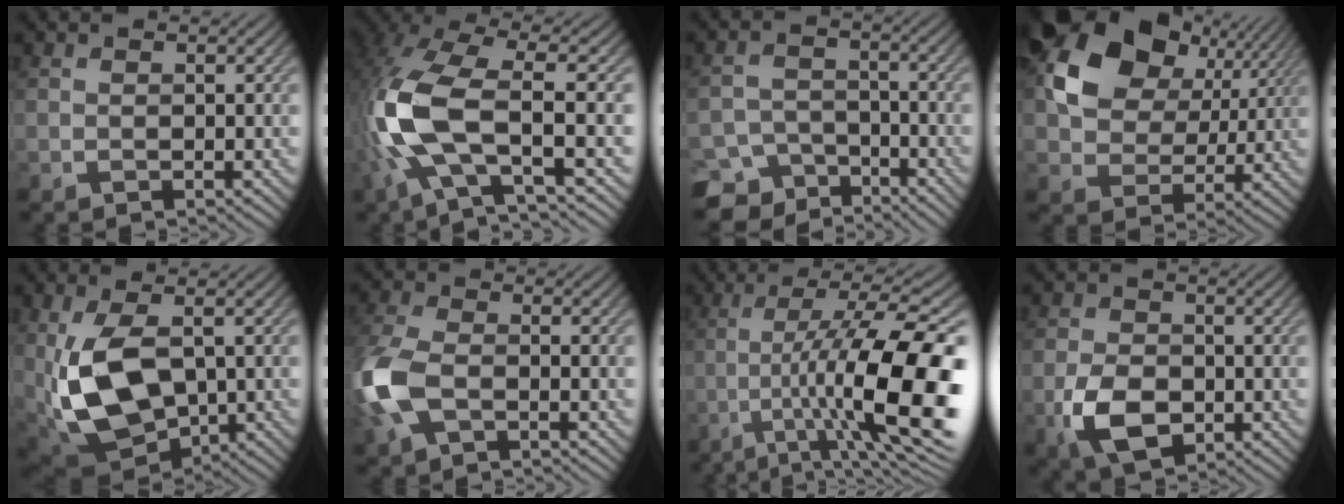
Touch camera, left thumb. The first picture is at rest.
{"total": 13.3, "force": [-1.7, 5.2, 12.1], "torque": [-0.292, -0.006, -0.040]}
{"total": 7.5, "force": [-6.1, 4.2, 1.4], "torque": [-0.031, -0.012, -0.098]}
{"total": 14.1, "force": [5.7, 10.2, 8.0], "torque": [-0.165, 0.014, 0.099]}
{"total": 13.2, "force": [-0.8, 7.6, 10.8], "torque": [-0.265, -0.027, -0.003]}
{"total": 8.4, "force": [-2.5, 4.7, 6.5], "torque": [-0.187, -0.011, -0.064]}
{"total": 16.0, "force": [-3.7, 4.2, 15.0], "torque": [-0.245, 0.002, -0.057]}
{"total": 6.9, "force": [-2.4, 4.5, 4.6], "torque": [-0.107, -0.012, -0.051]}